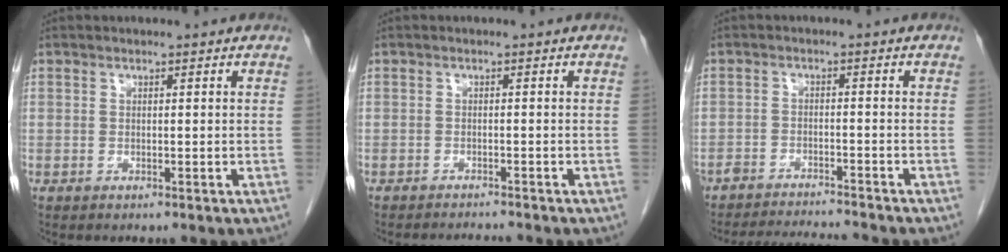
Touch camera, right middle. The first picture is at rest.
{"total": 2.2, "force": [-2.2, -0.6, 0.0], "torque": [-0.003, -0.012, -0.033]}
{"total": 8.3, "force": [-8.1, -0.1, 1.8], "torque": [-0.019, -0.002, -0.129]}